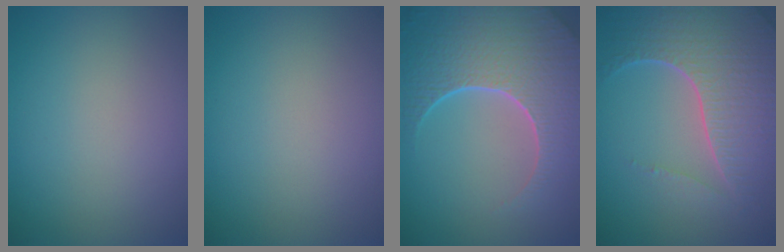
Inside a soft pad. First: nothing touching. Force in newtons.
{"total": 0.0}
{"total": 8.9, "press": 6.1, "slide": 6.5}
{"total": 7.0, "press": 5.1, "slide": 4.8}